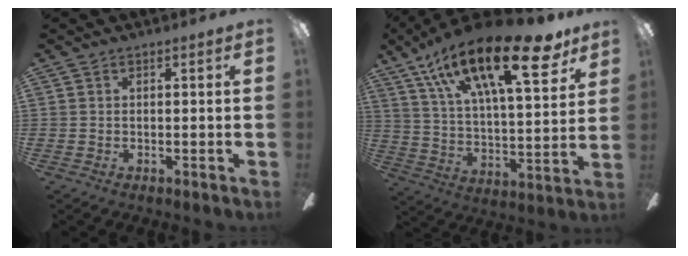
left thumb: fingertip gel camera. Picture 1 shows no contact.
{"total": 26.4, "force": [15.8, 9.5, 18.9], "torque": [-0.302, -0.081, 0.261]}